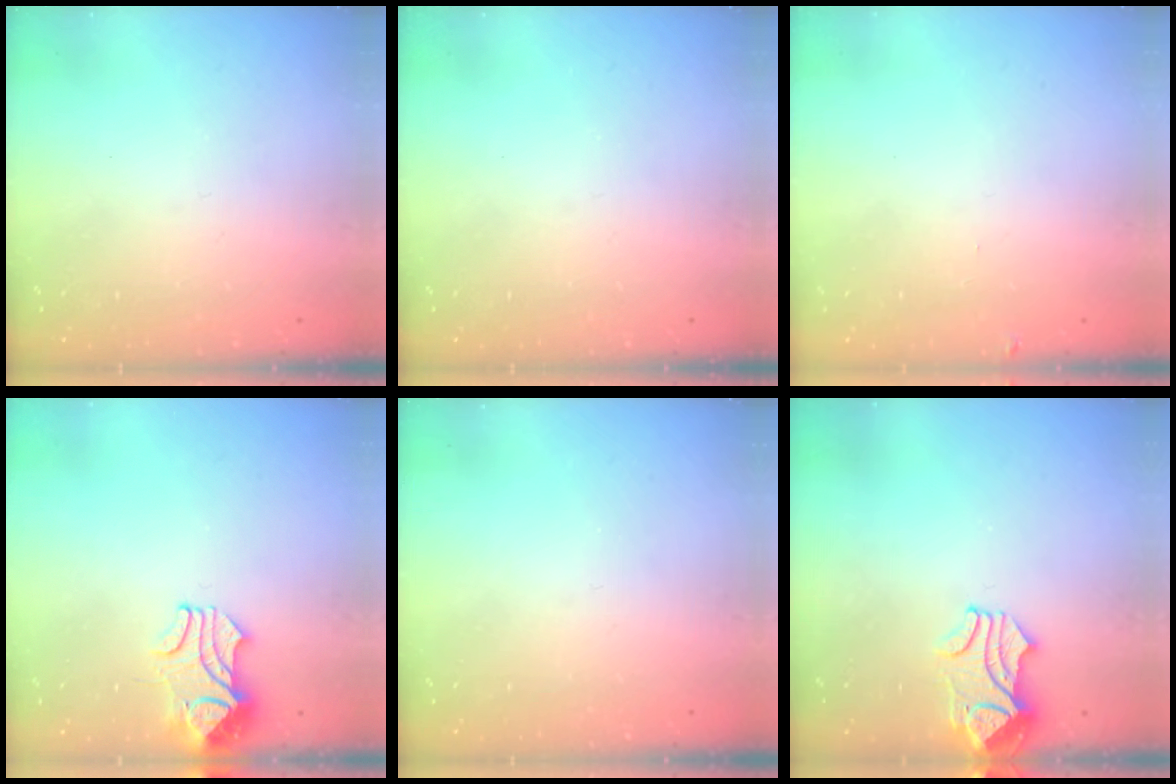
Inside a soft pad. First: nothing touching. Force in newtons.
{"total": 0.0}
{"total": 0.0}
{"total": 2.2, "press": 2.1, "slide": 0.7}
{"total": 0.0}
{"total": 2.1, "press": 1.8, "slide": 1.0}